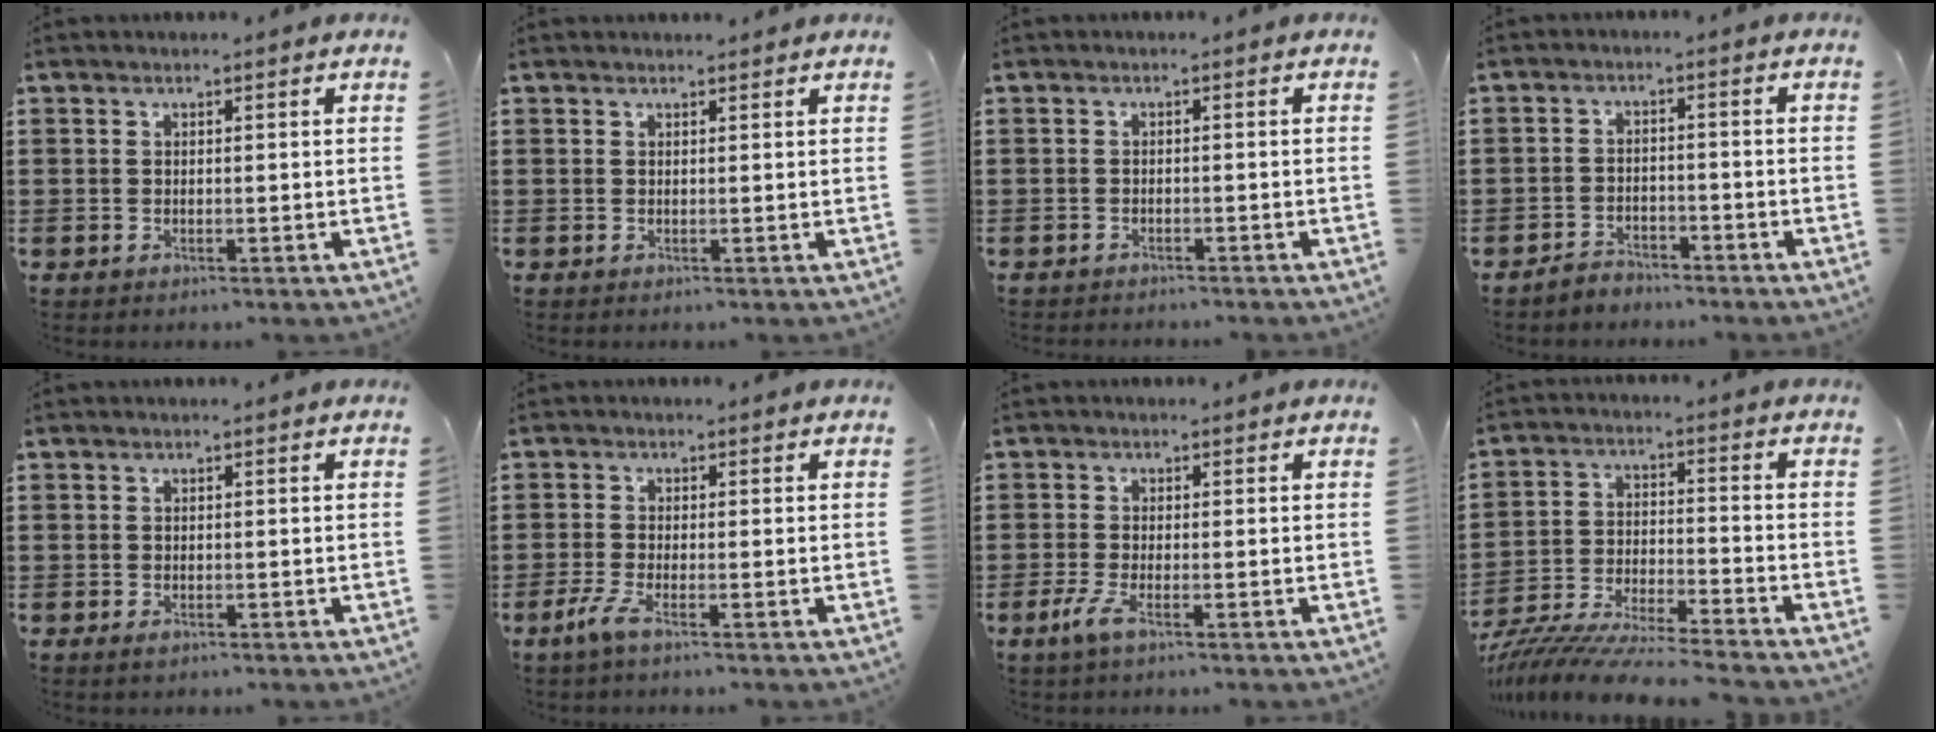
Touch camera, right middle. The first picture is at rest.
{"total": 0.6, "force": [0.5, 0.1, 0.1], "torque": [0.005, -0.004, 0.009]}
{"total": 1.0, "force": [-1.0, 0.1, 0.0], "torque": [-0.003, 0.001, -0.022]}
{"total": 2.9, "force": [-2.8, 0.6, -0.2], "torque": [-0.005, 0.003, -0.062]}
{"total": 0.7, "force": [-0.5, 0.3, 0.3], "torque": [-0.007, -0.004, -0.010]}
{"total": 3.0, "force": [-1.6, 0.4, 2.5], "torque": [-0.062, -0.009, -0.036]}
{"total": 3.0, "force": [-1.5, 0.5, 2.6], "torque": [-0.064, -0.010, -0.034]}
{"total": 8.6, "force": [-8.4, -0.1, 1.9], "torque": [-0.041, 0.001, -0.169]}